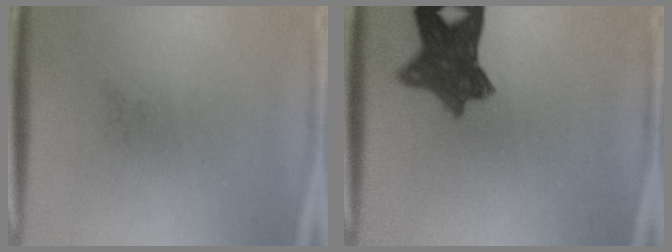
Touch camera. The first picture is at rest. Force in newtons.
{"total": 9.2}